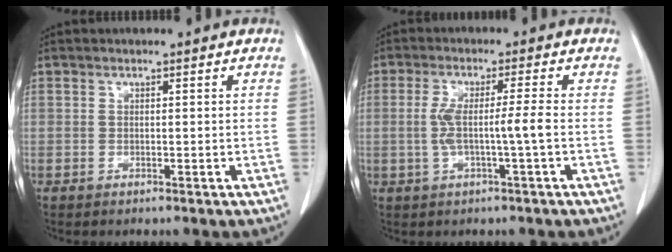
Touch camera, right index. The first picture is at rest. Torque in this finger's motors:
{"motor_torque": [1.07, -0.30, 0.48, 0.15]}